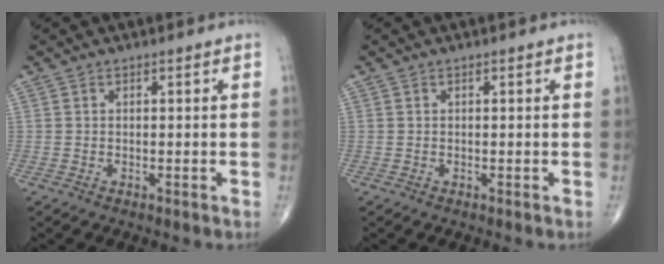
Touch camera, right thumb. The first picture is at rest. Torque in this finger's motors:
{"motor_torque": [0.09, 0.12, 0.12, 0.00, -0.01]}